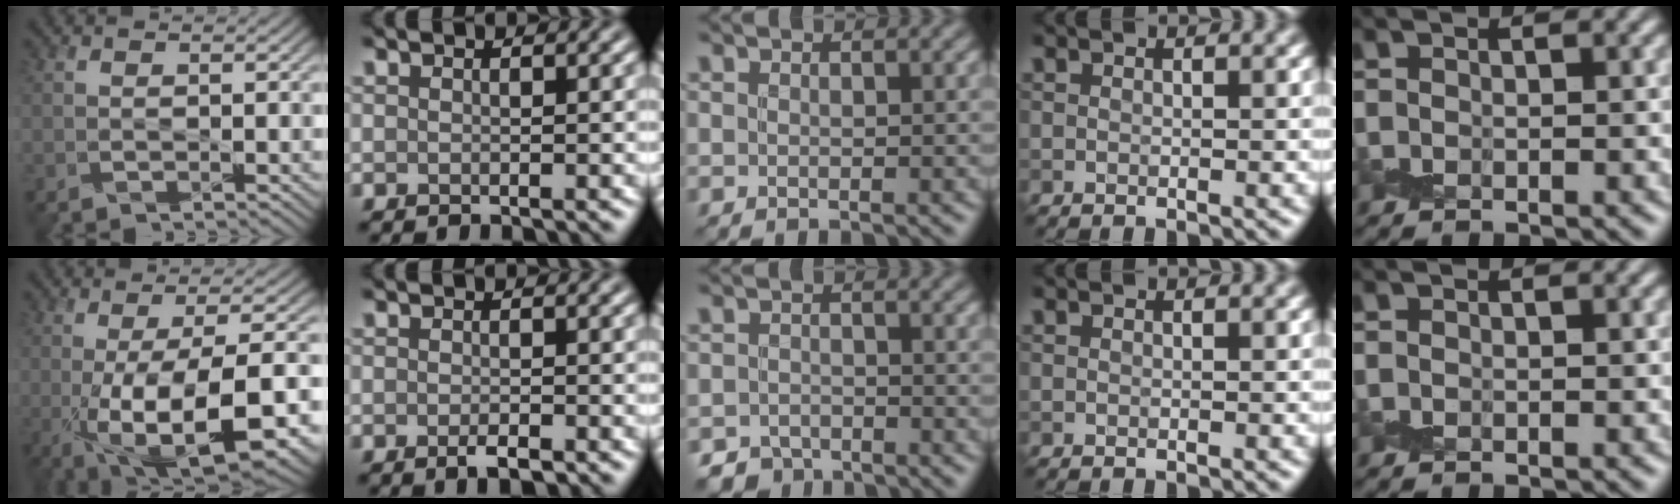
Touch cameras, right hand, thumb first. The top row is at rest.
{"thumb": {"total": 15.3, "force": [-3.9, 5.0, 13.9], "torque": [-0.217, -0.016, -0.047]}, "index": {"total": 1.4, "force": [-0.7, 0.4, 1.1], "torque": [-0.020, -0.004, -0.011]}, "middle": {"total": 3.0, "force": [-2.7, 1.4, 0.3], "torque": [0.007, -0.001, -0.047]}}